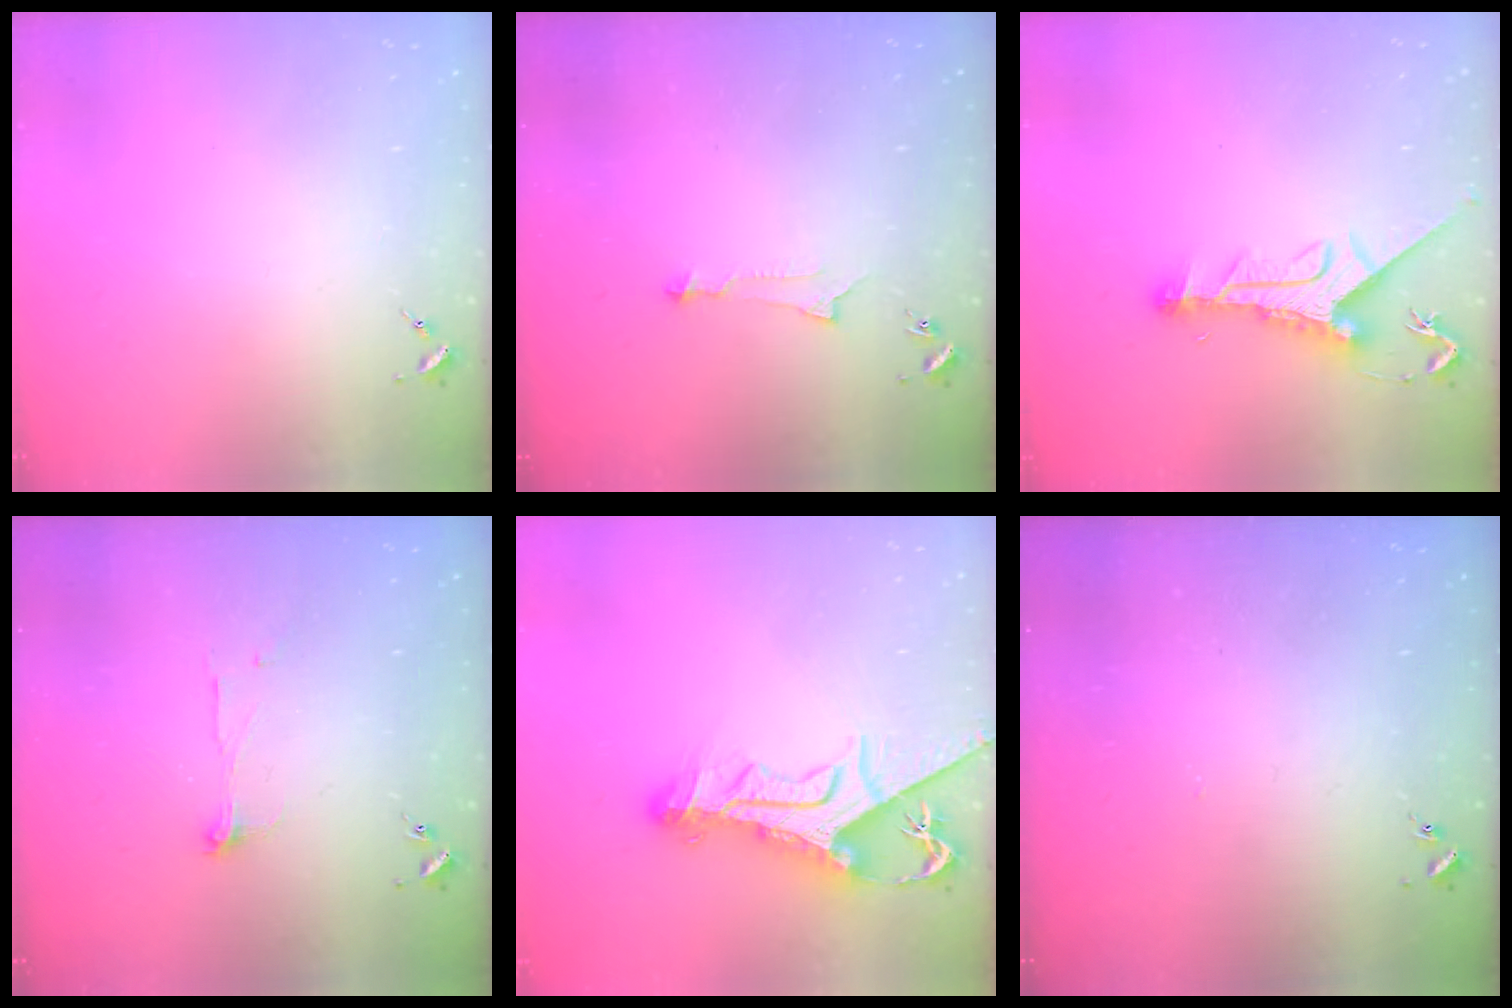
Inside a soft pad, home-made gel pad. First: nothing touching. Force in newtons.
{"total": 5.1, "press": 5.1, "slide": 0.3}
{"total": 10.4, "press": 10.4, "slide": 0.8}
{"total": 5.6, "press": 5.6, "slide": 0.6}
{"total": 15.5, "press": 15.4, "slide": 1.3}
{"total": 0.9, "press": 0.8, "slide": 0.2}